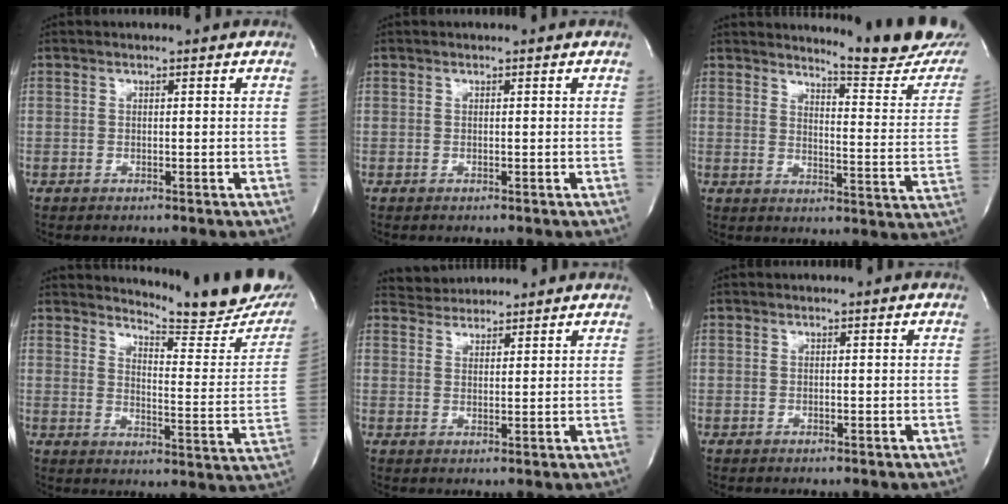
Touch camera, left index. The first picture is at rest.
{"total": 0.0}
{"total": 15.3, "force": [14.7, -0.3, 4.2], "torque": [-0.058, -0.117, 0.166]}
{"total": 18.2, "force": [17.4, 1.4, 5.4], "torque": [-0.071, -0.113, 0.198]}
{"total": 4.5, "force": [4.4, 0.9, -0.2], "torque": [-0.003, 0.027, 0.073]}
{"total": 0.0}